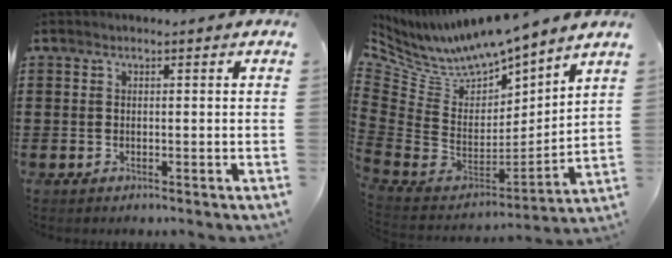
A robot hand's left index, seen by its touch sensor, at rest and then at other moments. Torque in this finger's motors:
{"motor_torque": [1.07, -1.07, 0.44, 0.08]}